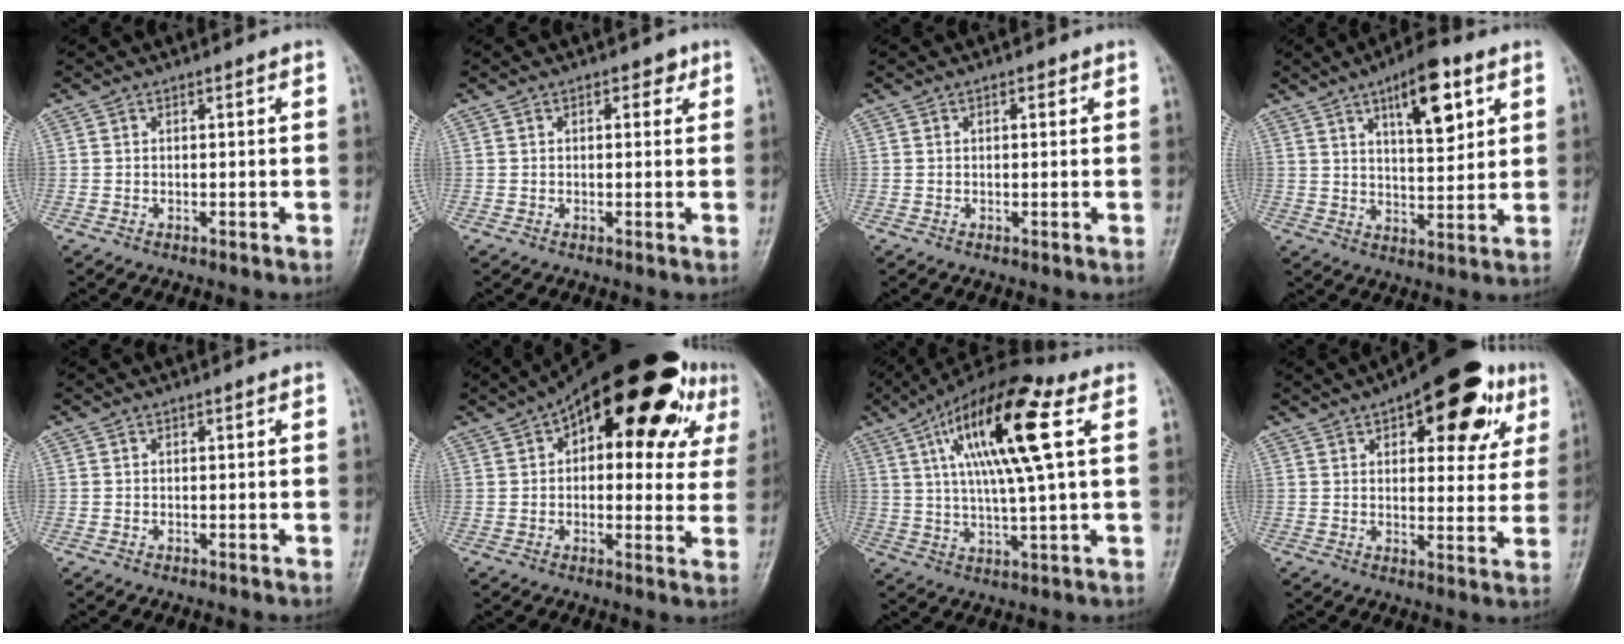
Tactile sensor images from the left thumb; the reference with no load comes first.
{"total": 2.0, "force": [0.9, 1.3, 1.2], "torque": [-0.001, 0.000, 0.008]}
{"total": 1.0, "force": [0.5, 0.5, 0.7], "torque": [-0.005, 0.000, 0.003]}
{"total": 11.7, "force": [5.6, 4.3, 9.3], "torque": [-0.121, -0.026, 0.087]}
{"total": 0.0}
{"total": 23.4, "force": [10.3, 11.0, 17.9], "torque": [-0.223, 0.017, 0.142]}
{"total": 17.9, "force": [5.7, 3.9, 16.5], "torque": [-0.303, 0.007, 0.091]}
{"total": 18.7, "force": [9.0, 8.5, 14.0], "torque": [-0.140, -0.013, 0.117]}